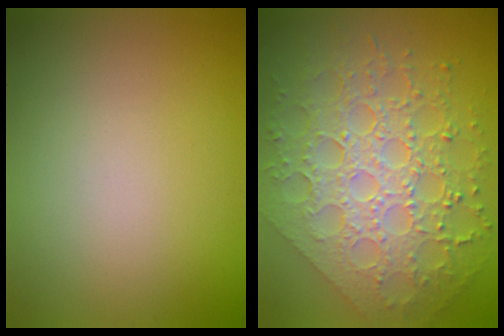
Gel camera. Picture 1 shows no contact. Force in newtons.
{"total": 8.4, "press": 6.1, "slide": 5.8}